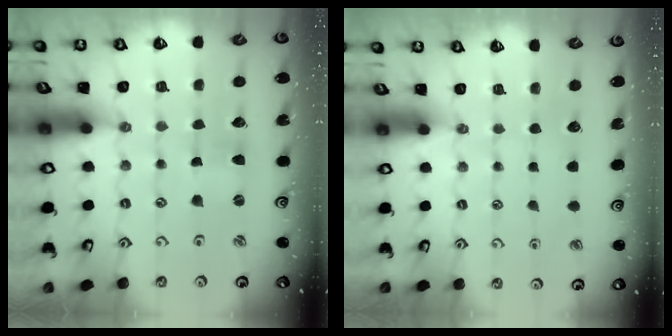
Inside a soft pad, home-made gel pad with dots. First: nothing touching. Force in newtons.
{"total": 0.0}